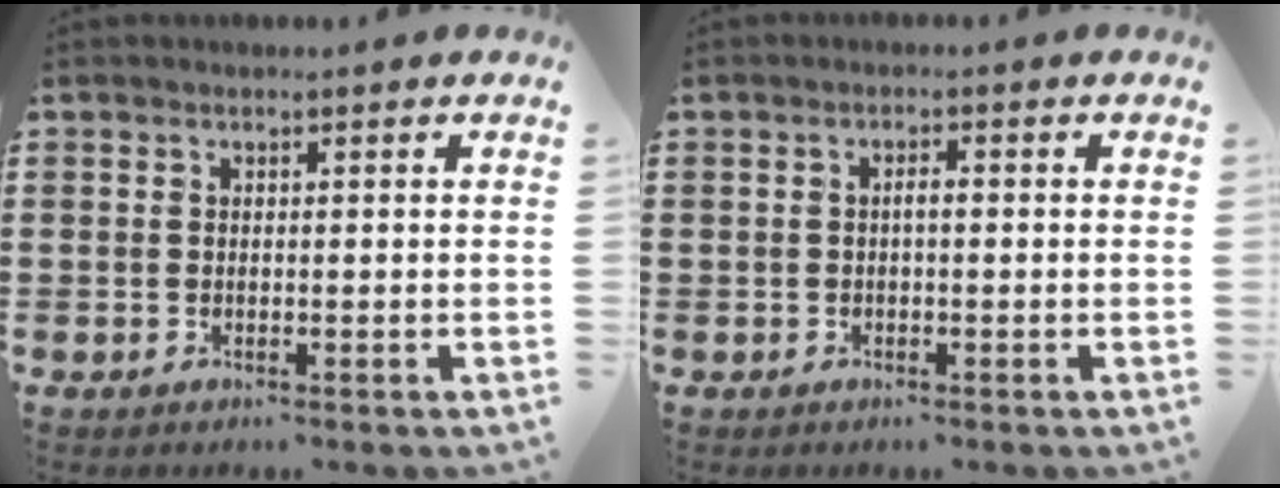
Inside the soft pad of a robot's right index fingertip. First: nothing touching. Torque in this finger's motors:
{"motor_torque": [0.32, -0.19, 0.05, 0.05]}